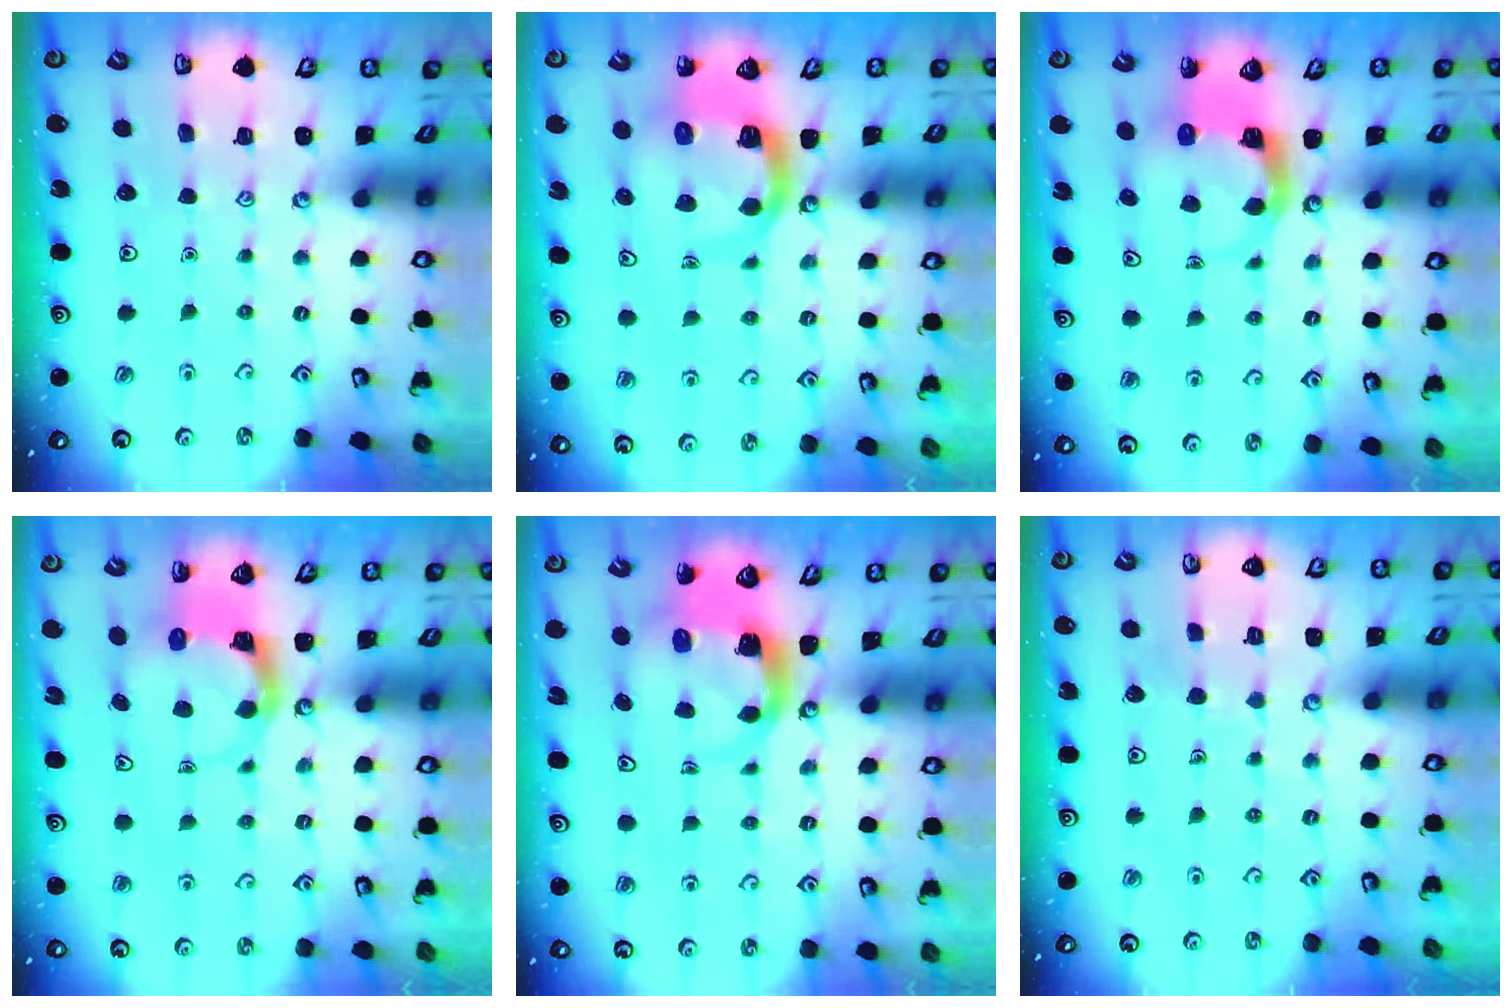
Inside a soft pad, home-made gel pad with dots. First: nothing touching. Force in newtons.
{"total": 9.0, "press": 8.9, "slide": 1.2}
{"total": 4.8, "press": 4.8, "slide": 0.5}
{"total": 3.9, "press": 3.9, "slide": 0.3}
{"total": 4.6, "press": 4.5, "slide": 0.5}
{"total": 1.8, "press": 1.8, "slide": 0.0}